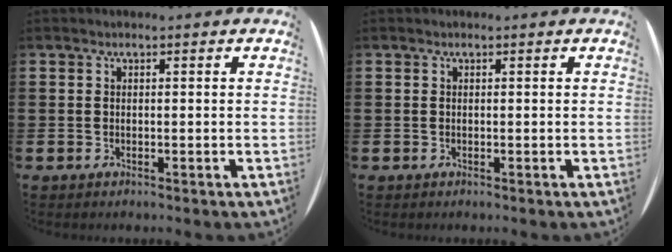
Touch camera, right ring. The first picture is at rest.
{"total": 0.0}